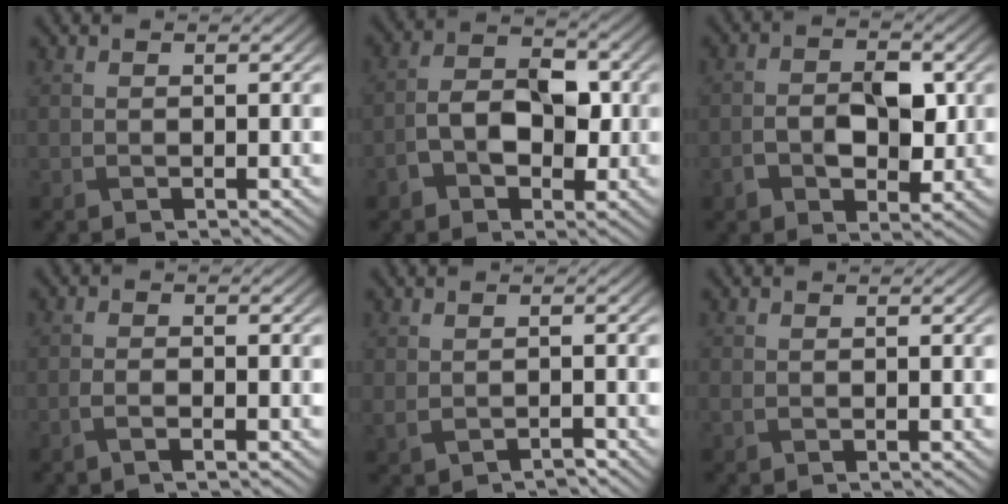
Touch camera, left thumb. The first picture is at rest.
{"total": 6.1, "force": [-1.7, 3.9, 4.3], "torque": [-0.074, 0.002, -0.036]}
{"total": 5.6, "force": [-0.9, 3.3, 4.4], "torque": [-0.075, -0.002, -0.015]}
{"total": 1.5, "force": [-0.9, 0.3, 1.2], "torque": [-0.027, 0.003, -0.021]}
{"total": 1.6, "force": [-0.9, 0.8, 1.1], "torque": [-0.027, -0.004, -0.014]}
{"total": 0.6, "force": [-0.1, 0.5, 0.4], "torque": [-0.013, -0.002, -0.002]}